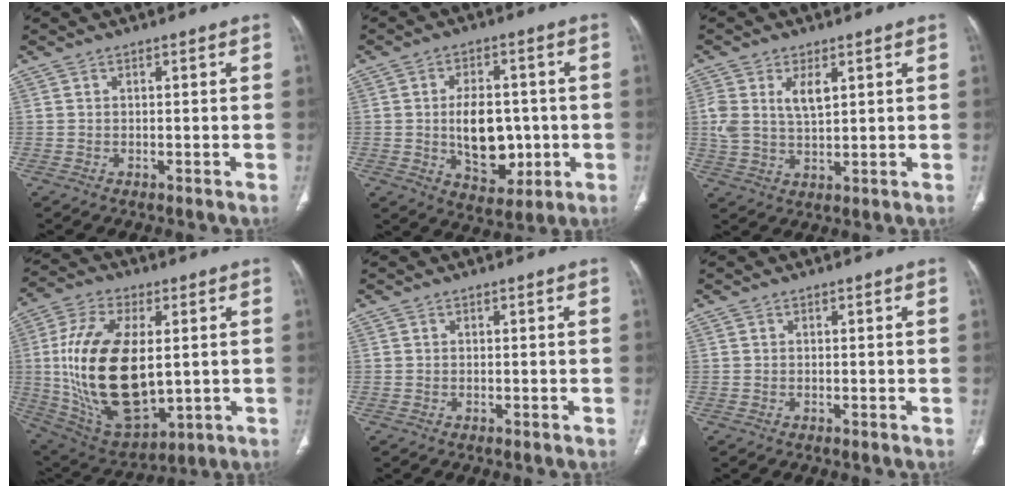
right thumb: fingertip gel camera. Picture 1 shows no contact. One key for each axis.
{"total": 12.2, "fx": -0.9, "fy": 7.8, "fz": 9.3, "tx": -0.111, "ty": 0.004, "tz": -0.001}
{"total": 6.7, "fx": 2.3, "fy": 3.4, "fz": 5.4, "tx": -0.106, "ty": -0.004, "tz": 0.053}
{"total": 23.6, "fx": 1.0, "fy": 12.4, "fz": 20.1, "tx": -0.387, "ty": -0.016, "tz": 0.035}
{"total": 0.0}
{"total": 0.0}